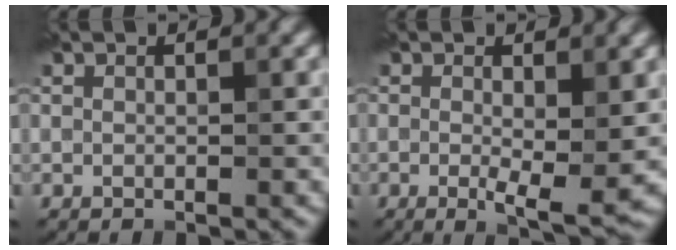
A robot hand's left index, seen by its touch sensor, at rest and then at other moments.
{"total": 4.0, "force": [-0.4, 0.9, 3.9], "torque": [-0.059, -0.013, -0.007]}